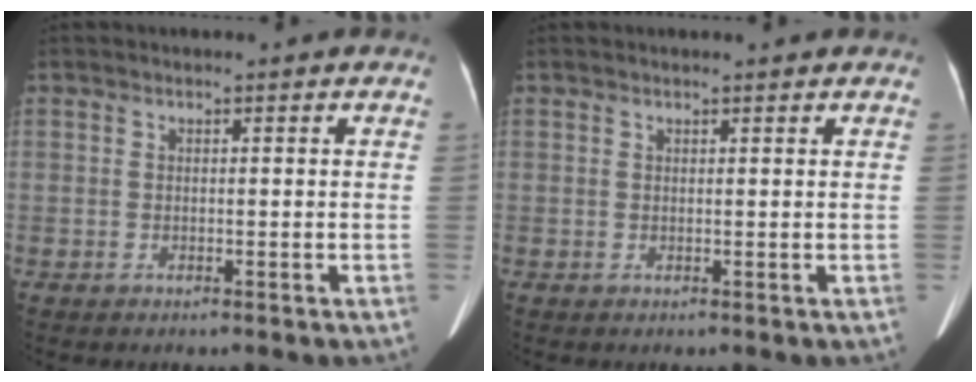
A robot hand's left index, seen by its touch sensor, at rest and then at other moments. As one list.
[{"total": 1.4, "force": [1.3, 0.1, 0.4], "torque": [-0.009, 0.006, 0.016]}]